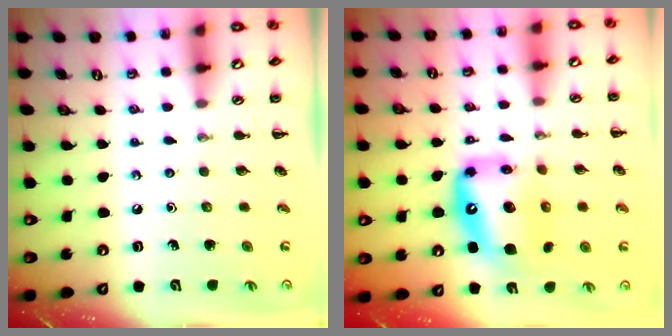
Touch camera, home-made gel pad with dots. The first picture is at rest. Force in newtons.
{"total": 14.1, "press": 13.6, "slide": 3.7}